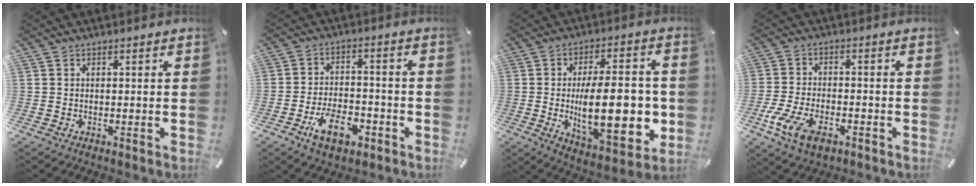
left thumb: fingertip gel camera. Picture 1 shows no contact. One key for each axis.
{"total": 10.2, "fx": -5.0, "fy": 5.8, "fz": 6.7, "tx": -0.121, "ty": 0.019, "tz": -0.089}
{"total": 22.9, "fx": -1.8, "fy": 9.9, "fz": 20.6, "tx": -0.326, "ty": -0.018, "tz": -0.017}
{"total": 9.2, "fx": -4.6, "fy": 5.1, "fz": 6.2, "tx": -0.145, "ty": 0.005, "tz": -0.085}